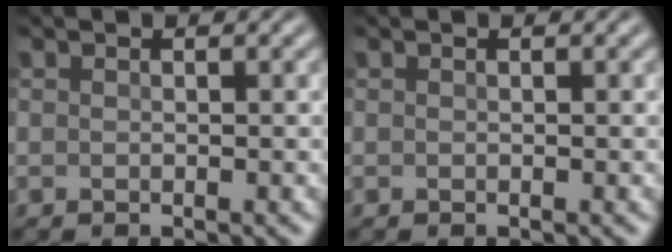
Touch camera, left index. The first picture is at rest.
{"total": 0.0}